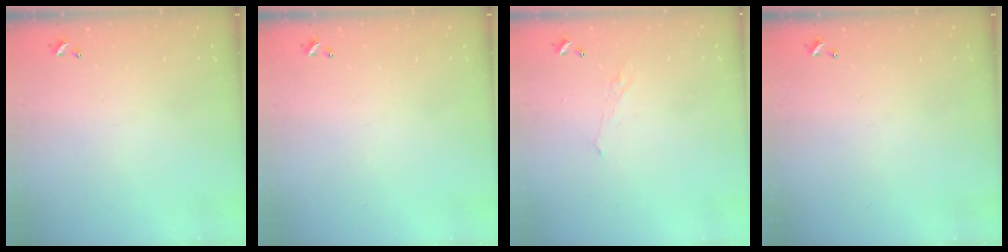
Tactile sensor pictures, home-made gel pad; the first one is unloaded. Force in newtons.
{"total": 0.0}
{"total": 1.1, "press": 0.8, "slide": 0.7}
{"total": 0.0}